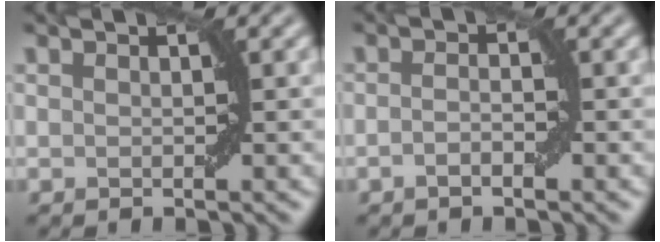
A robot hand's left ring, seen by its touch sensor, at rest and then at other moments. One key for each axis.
{"total": 1.3, "fx": -0.6, "fy": 0.3, "fz": 1.1, "tx": -0.023, "ty": 0.002, "tz": -0.013}